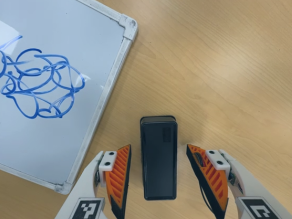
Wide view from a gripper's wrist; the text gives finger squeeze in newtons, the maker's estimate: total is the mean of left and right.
{"total": 0.0}